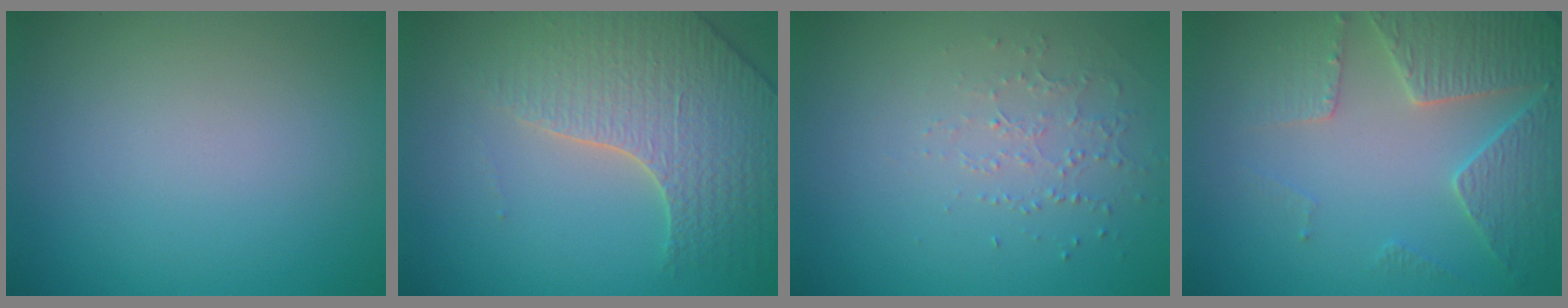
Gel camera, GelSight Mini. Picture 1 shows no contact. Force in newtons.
{"total": 4.7, "press": 4.4, "slide": 1.5}
{"total": 1.0, "press": 0.7, "slide": 0.8}
{"total": 4.3, "press": 4.3, "slide": 0.6}